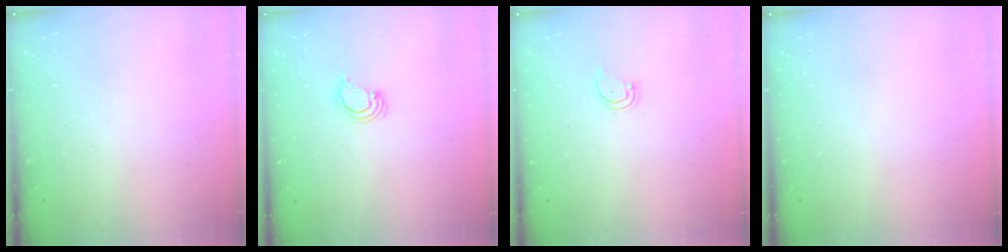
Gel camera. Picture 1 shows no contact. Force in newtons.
{"total": 2.3, "press": 2.3, "slide": 0.2}
{"total": 2.3, "press": 2.3, "slide": 0.1}
{"total": 0.0}